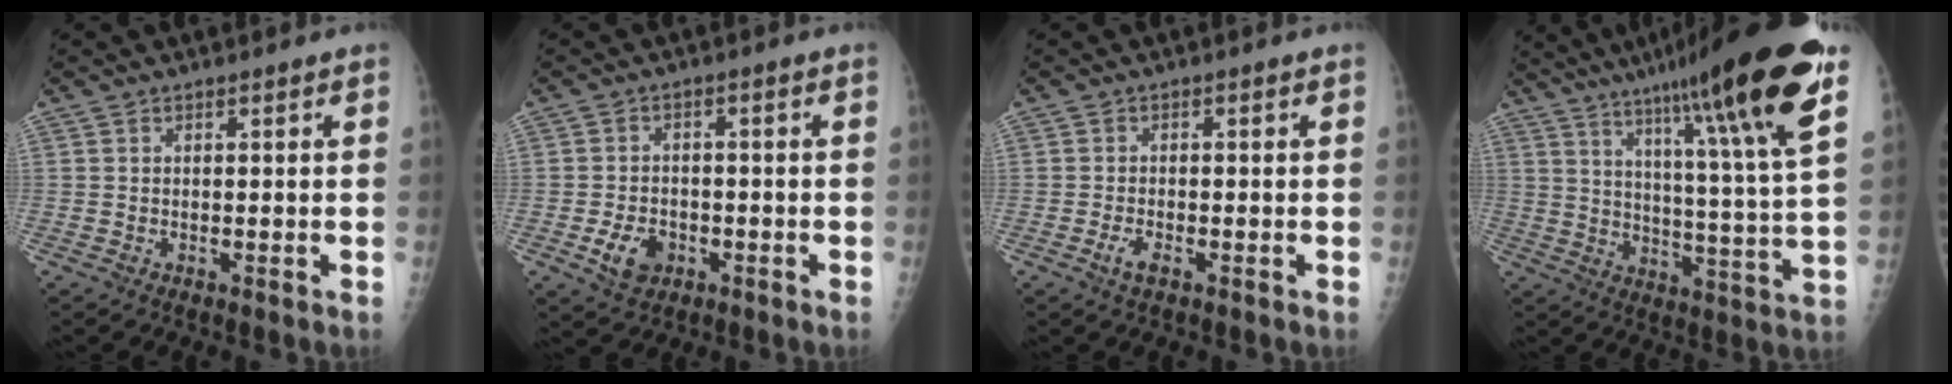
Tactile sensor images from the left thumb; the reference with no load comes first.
{"total": 5.7, "force": [-2.3, 4.1, 3.3], "torque": [-0.049, 0.010, -0.035]}
{"total": 2.4, "force": [-1.2, 1.0, 1.8], "torque": [-0.038, 0.005, -0.024]}
{"total": 24.3, "force": [14.6, 1.6, 19.4], "torque": [-0.281, -0.045, 0.213]}